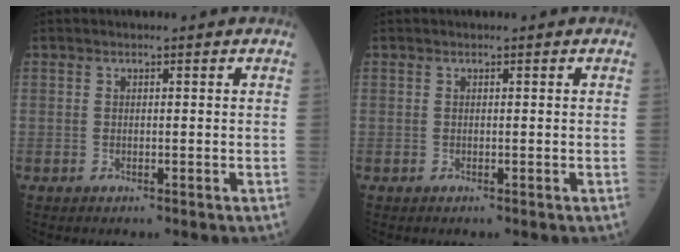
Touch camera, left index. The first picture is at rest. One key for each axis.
{"total": 0.0}